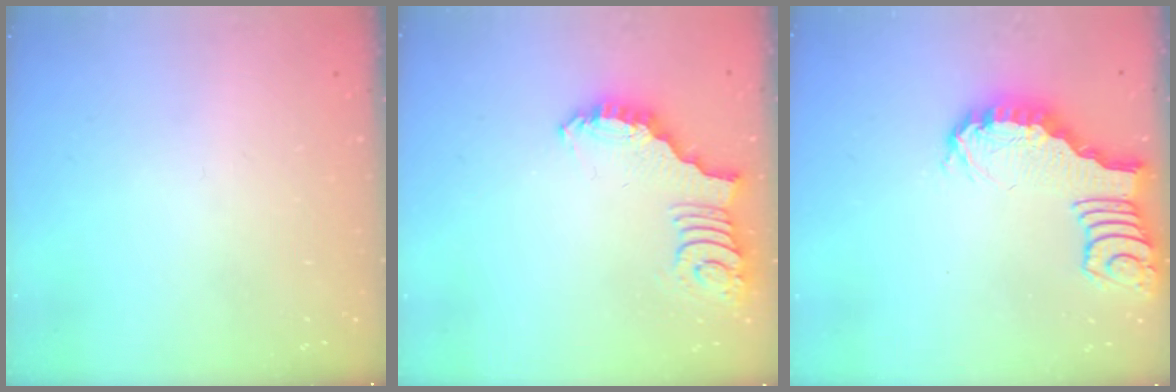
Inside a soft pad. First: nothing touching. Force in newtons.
{"total": 2.6, "press": 2.6, "slide": 0.5}
{"total": 2.7, "press": 2.7, "slide": 0.4}